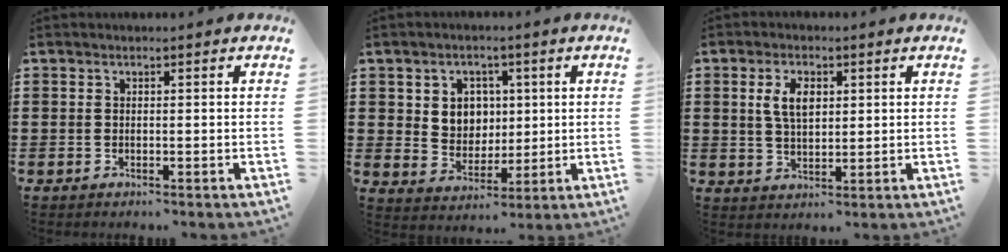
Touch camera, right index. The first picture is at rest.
{"total": 5.4, "force": [1.5, 4.9, 1.7], "torque": [-0.041, 0.009, 0.024]}
{"total": 5.0, "force": [1.4, 2.6, 4.0], "torque": [-0.087, 0.011, 0.023]}